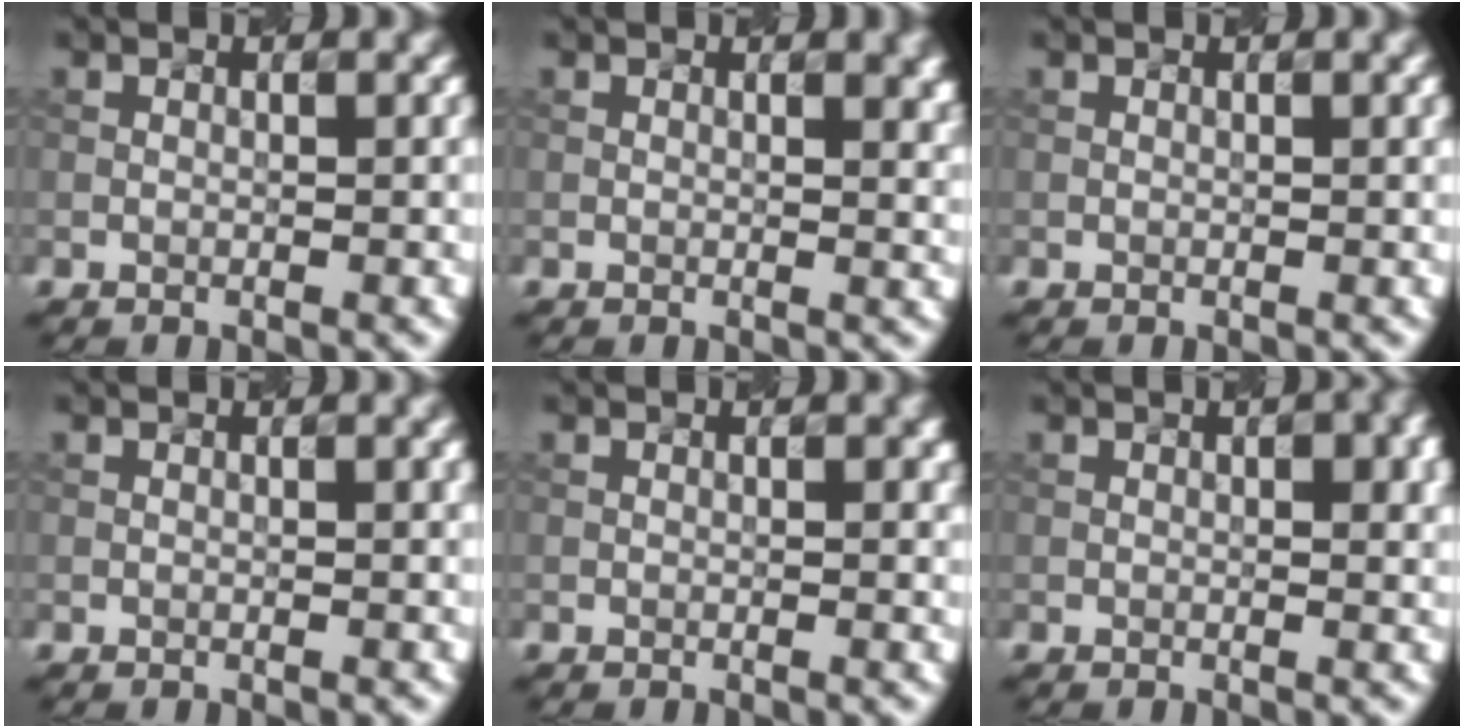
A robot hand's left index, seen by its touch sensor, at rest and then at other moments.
{"total": 3.5, "force": [1.5, 1.7, 2.7], "torque": [-0.016, 0.011, 0.016]}
{"total": 0.6, "force": [0.2, 0.2, 0.5], "torque": [-0.007, 0.002, 0.001]}
{"total": 1.0, "force": [0.3, 0.3, 0.9], "torque": [-0.011, 0.003, 0.002]}
{"total": 0.8, "force": [0.2, 0.2, 0.7], "torque": [-0.006, 0.002, 0.005]}
{"total": 3.6, "force": [1.0, 1.2, 3.2], "torque": [-0.031, 0.010, 0.016]}